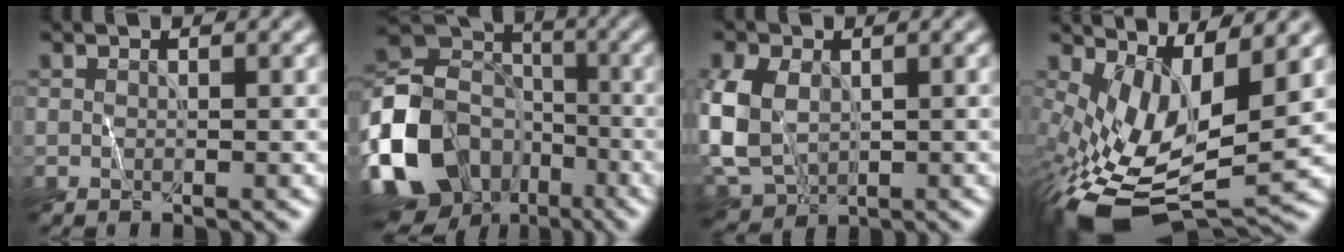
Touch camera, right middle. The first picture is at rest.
{"total": 15.4, "force": [-6.5, 12.1, 6.9], "torque": [-0.186, -0.008, -0.122]}
{"total": 7.2, "force": [0.1, 5.2, 4.9], "torque": [-0.133, -0.006, -0.001]}
{"total": 11.3, "force": [-1.0, 5.4, 9.9], "torque": [-0.203, -0.026, -0.008]}